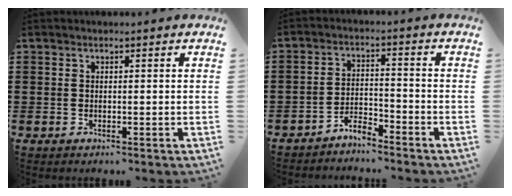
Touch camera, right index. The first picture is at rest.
{"total": 3.6, "force": [-3.5, 0.3, 0.5], "torque": [-0.015, 0.006, -0.073]}